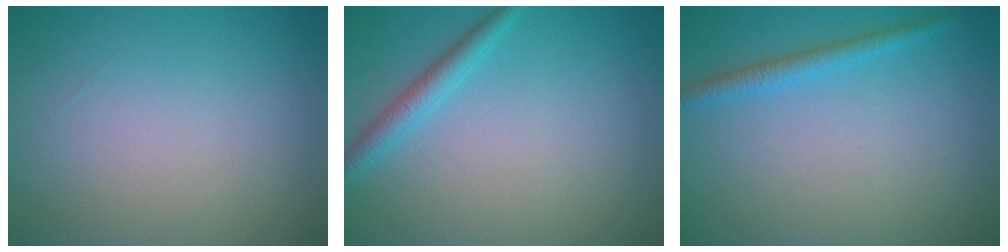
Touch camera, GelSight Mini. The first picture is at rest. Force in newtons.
{"total": 2.1, "press": 2.1, "slide": 0.1}
{"total": 1.8, "press": 1.8, "slide": 0.2}